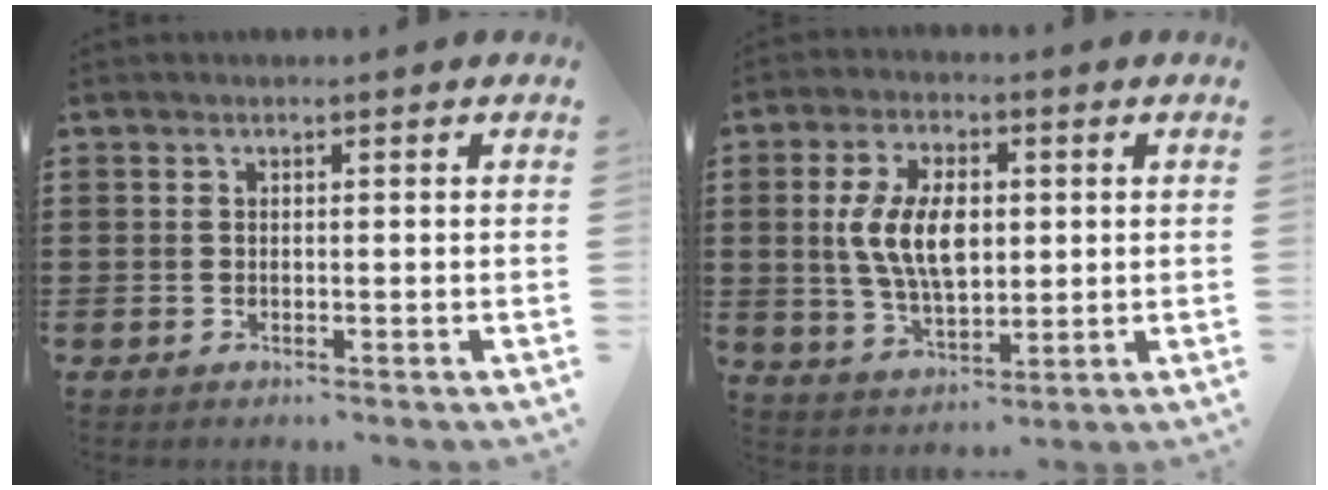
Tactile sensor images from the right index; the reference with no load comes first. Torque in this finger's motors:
{"motor_torque": [1.87, 0.26, 0.46, 0.21]}